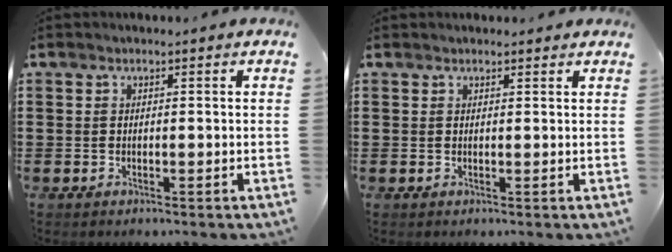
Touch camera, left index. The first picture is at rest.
{"total": 0.8, "force": [0.7, 0.3, 0.2], "torque": [-0.005, 0.002, 0.014]}